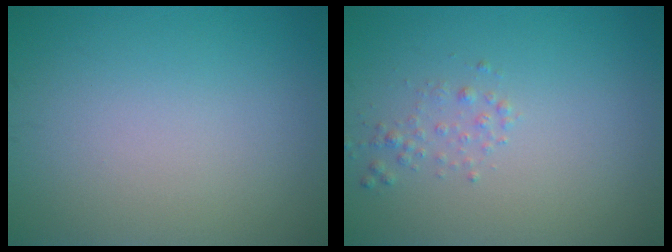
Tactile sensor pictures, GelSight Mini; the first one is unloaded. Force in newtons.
{"total": 1.0, "press": 1.0, "slide": 0.0}